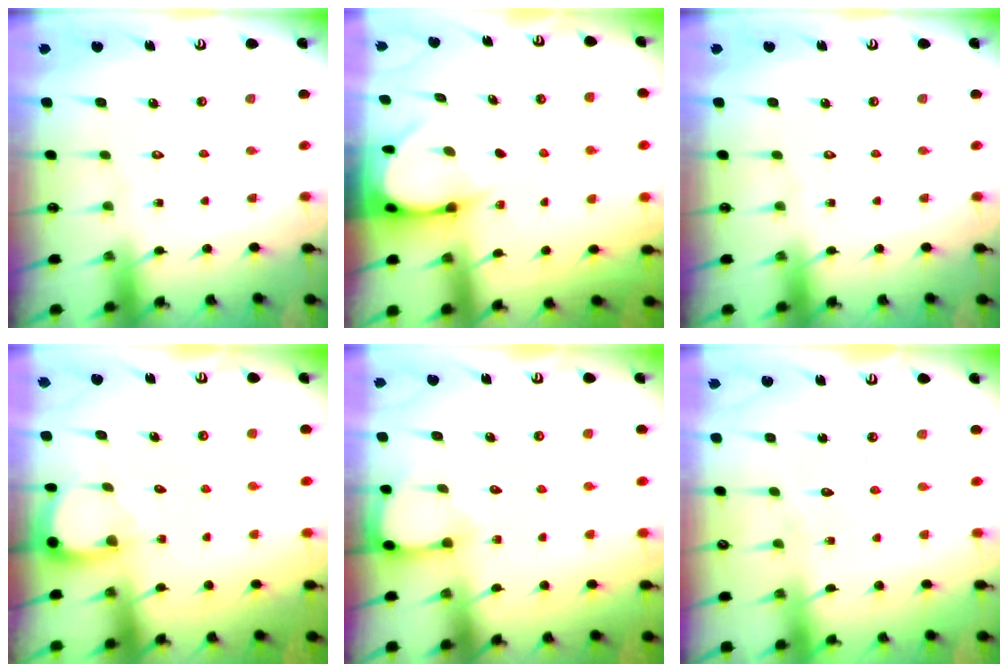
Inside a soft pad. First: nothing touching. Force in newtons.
{"total": 3.8, "press": 3.8, "slide": 0.4}
{"total": 0.0}
{"total": 3.6, "press": 3.6, "slide": 0.3}
{"total": 4.7, "press": 4.7, "slide": 0.5}
{"total": 6.4, "press": 6.4, "slide": 0.5}